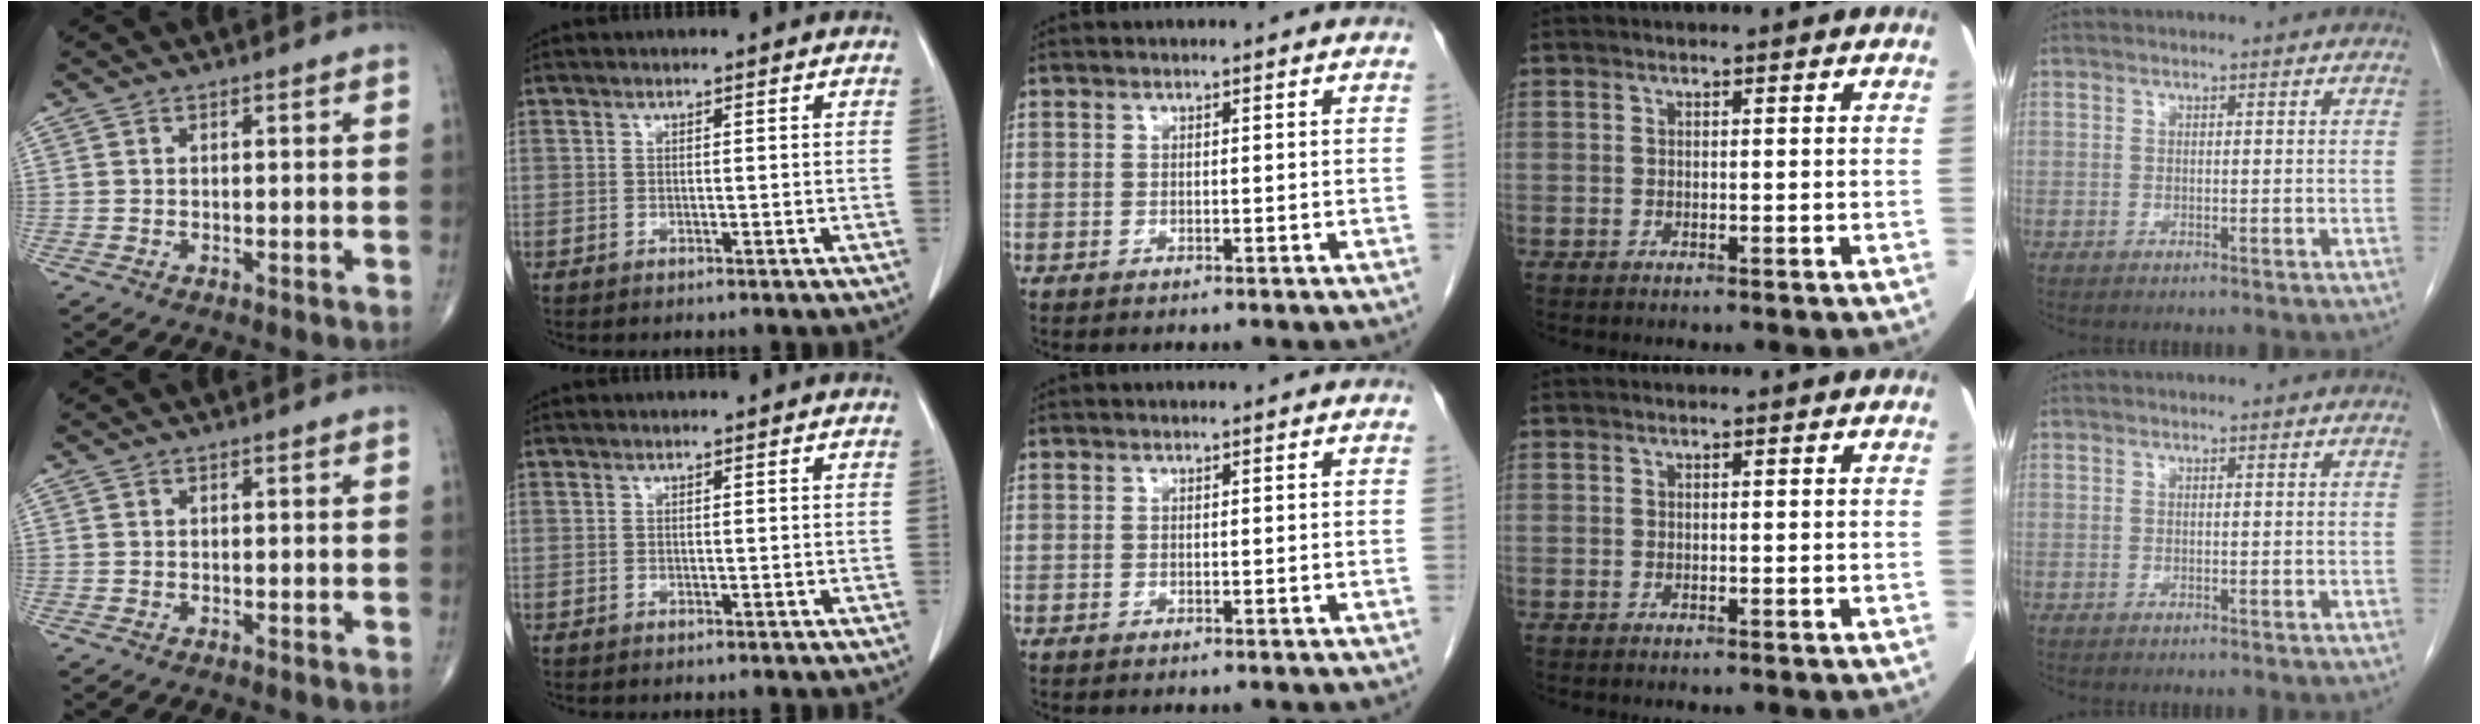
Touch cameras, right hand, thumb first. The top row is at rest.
{}